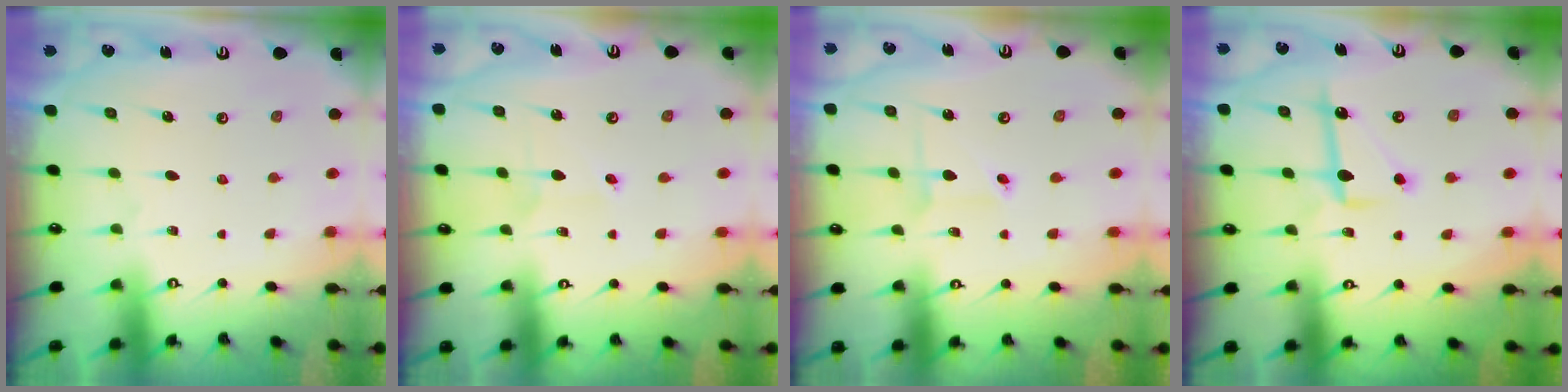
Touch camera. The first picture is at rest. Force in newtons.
{"total": 2.7, "press": 2.7, "slide": 0.2}
{"total": 2.4, "press": 2.4, "slide": 0.1}
{"total": 8.7, "press": 8.7, "slide": 0.4}